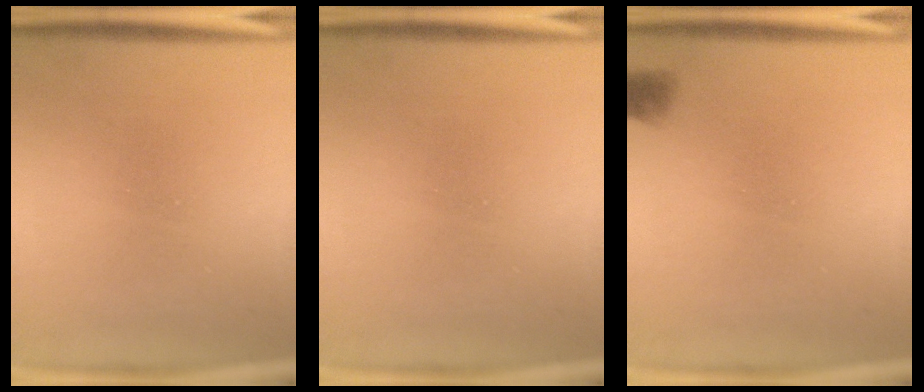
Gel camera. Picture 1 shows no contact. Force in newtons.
{"total": 0.0}
{"total": 1.2}